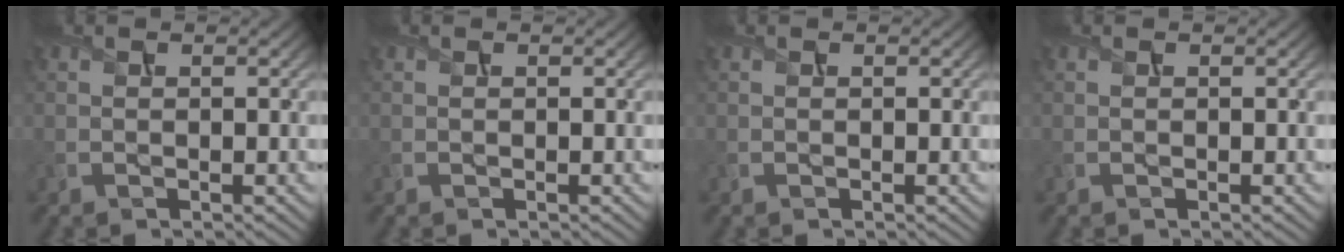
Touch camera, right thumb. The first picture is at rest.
{"total": 0.0}
{"total": 0.0}
{"total": 0.0}